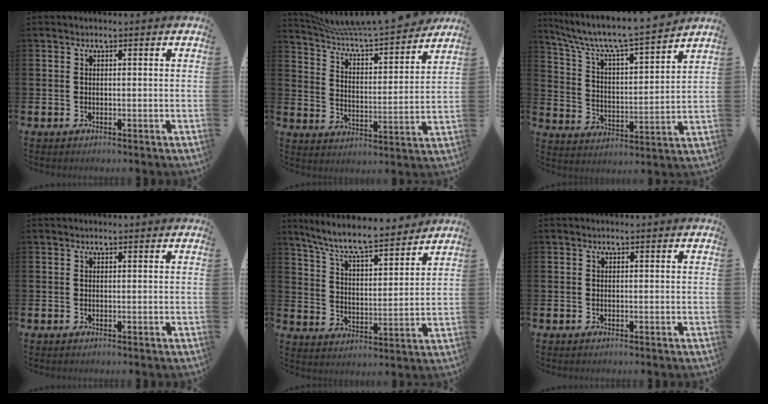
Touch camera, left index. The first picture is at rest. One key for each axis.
{"total": 8.4, "fx": 8.2, "fy": 0.4, "fz": 2.1, "tx": -0.078, "ty": -0.067, "tz": 0.142}
{"total": 7.5, "fx": 6.9, "fy": 0.7, "fz": 2.9, "tx": -0.090, "ty": -0.054, "tz": 0.113}
{"total": 0.0}
{"total": 8.4, "fx": 7.7, "fy": 1.0, "fz": 3.1, "tx": -0.089, "ty": -0.055, "tz": 0.134}
{"total": 0.0}